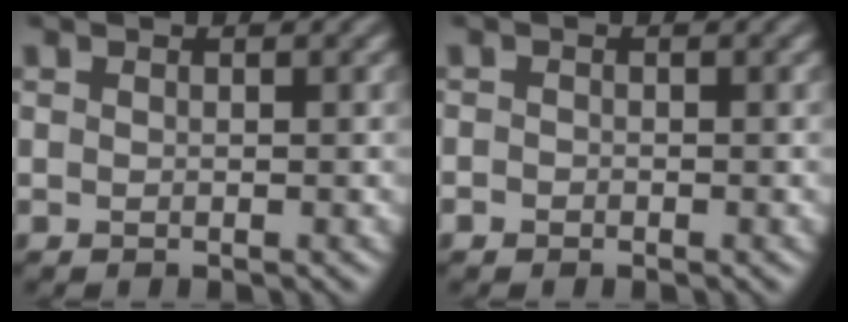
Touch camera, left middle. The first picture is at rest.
{"total": 0.6, "force": [-0.3, 0.5, 0.1], "torque": [0.001, -0.003, -0.007]}